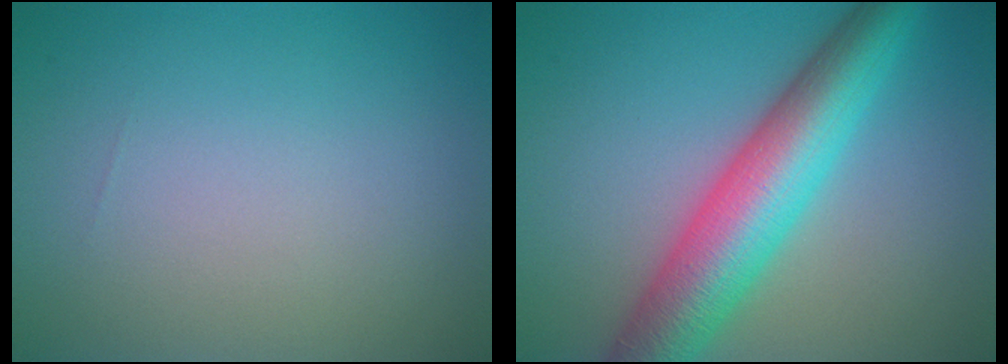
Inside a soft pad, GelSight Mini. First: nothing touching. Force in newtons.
{"total": 9.1, "press": 9.1, "slide": 0.1}